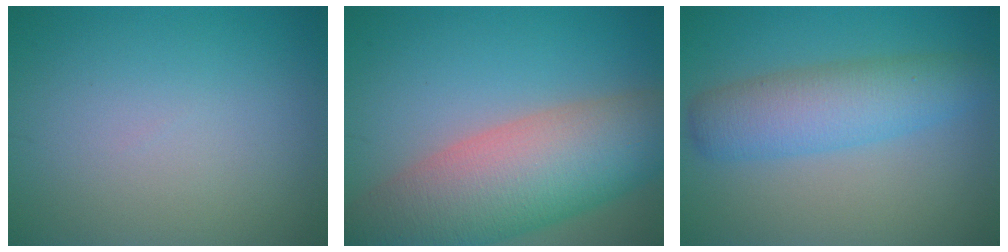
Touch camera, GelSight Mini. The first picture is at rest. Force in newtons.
{"total": 11.5, "press": 11.5, "slide": 0.7}
{"total": 5.3, "press": 5.3, "slide": 0.0}